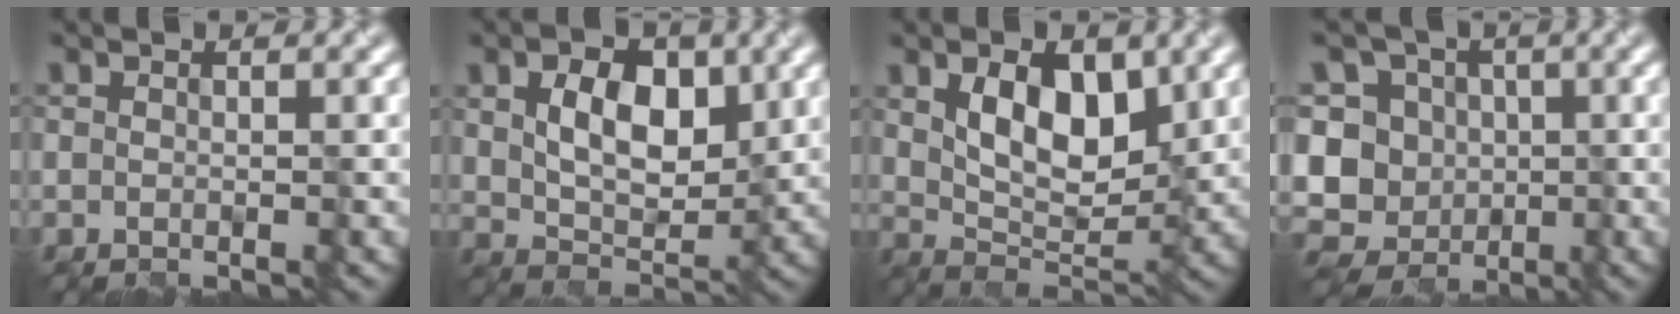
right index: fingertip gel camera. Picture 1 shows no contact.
{"total": 5.7, "force": [2.0, 3.6, 3.9], "torque": [-0.067, -0.004, 0.033]}
{"total": 6.2, "force": [2.2, 3.4, 4.7], "torque": [-0.076, -0.005, 0.039]}
{"total": 12.4, "force": [-0.4, 11.7, 4.0], "torque": [-0.103, 0.025, -0.037]}